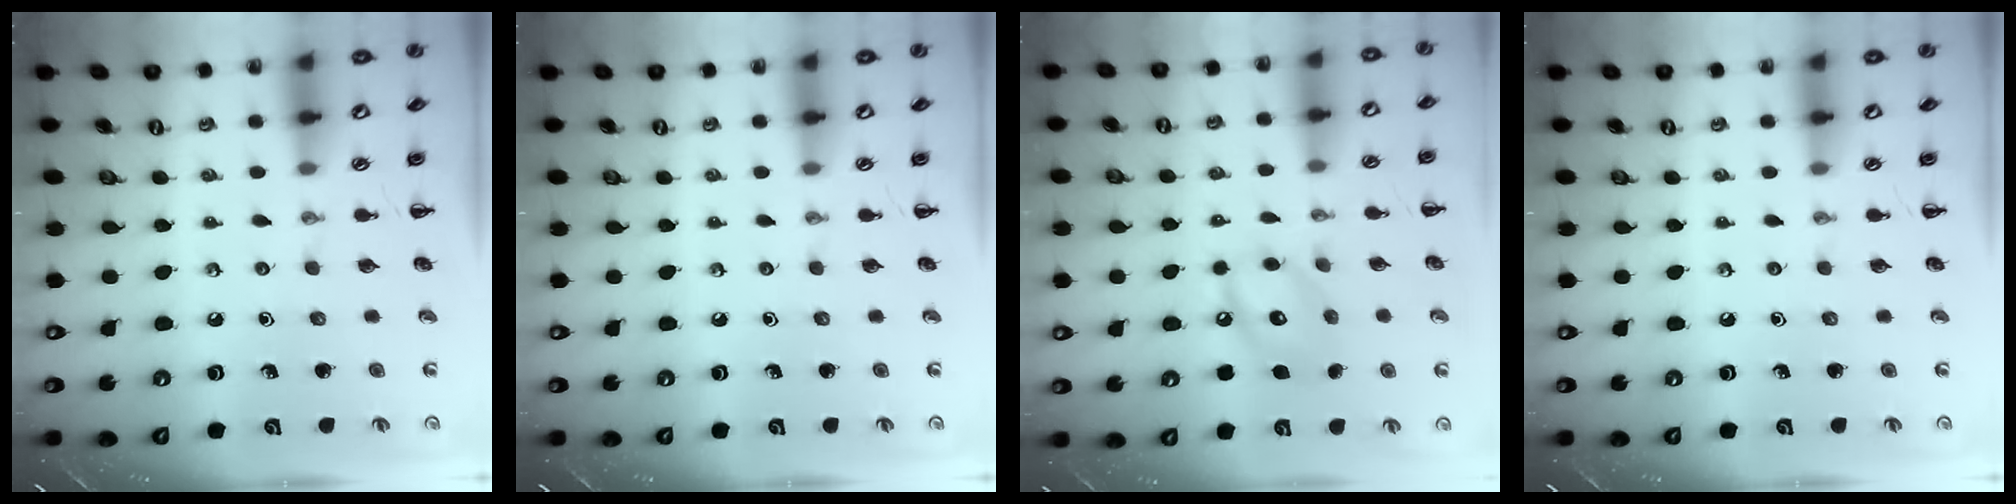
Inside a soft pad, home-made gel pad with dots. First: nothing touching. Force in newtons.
{"total": 0.0}
{"total": 10.8, "press": 10.8, "slide": 0.7}
{"total": 0.0}